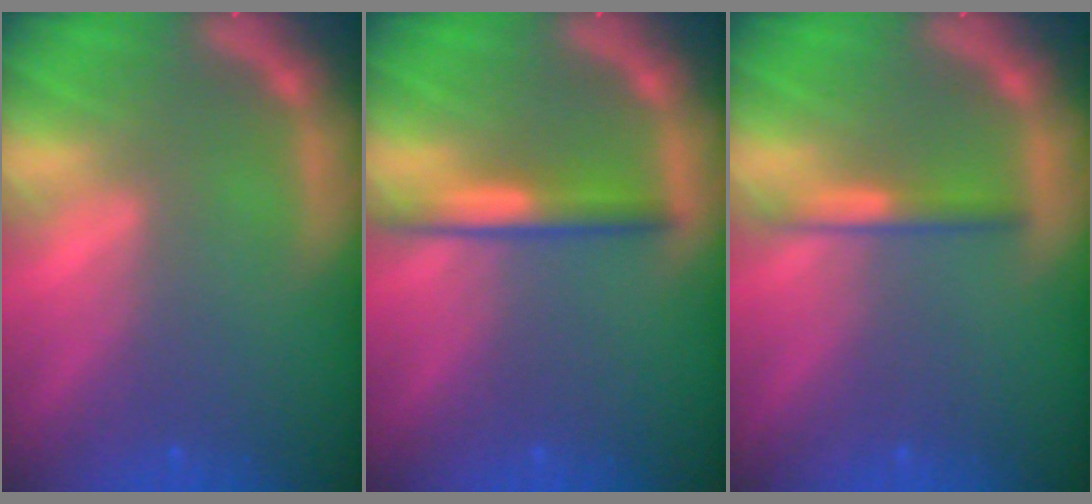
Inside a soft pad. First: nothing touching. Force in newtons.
{"total": 3.0}
{"total": 2.0}